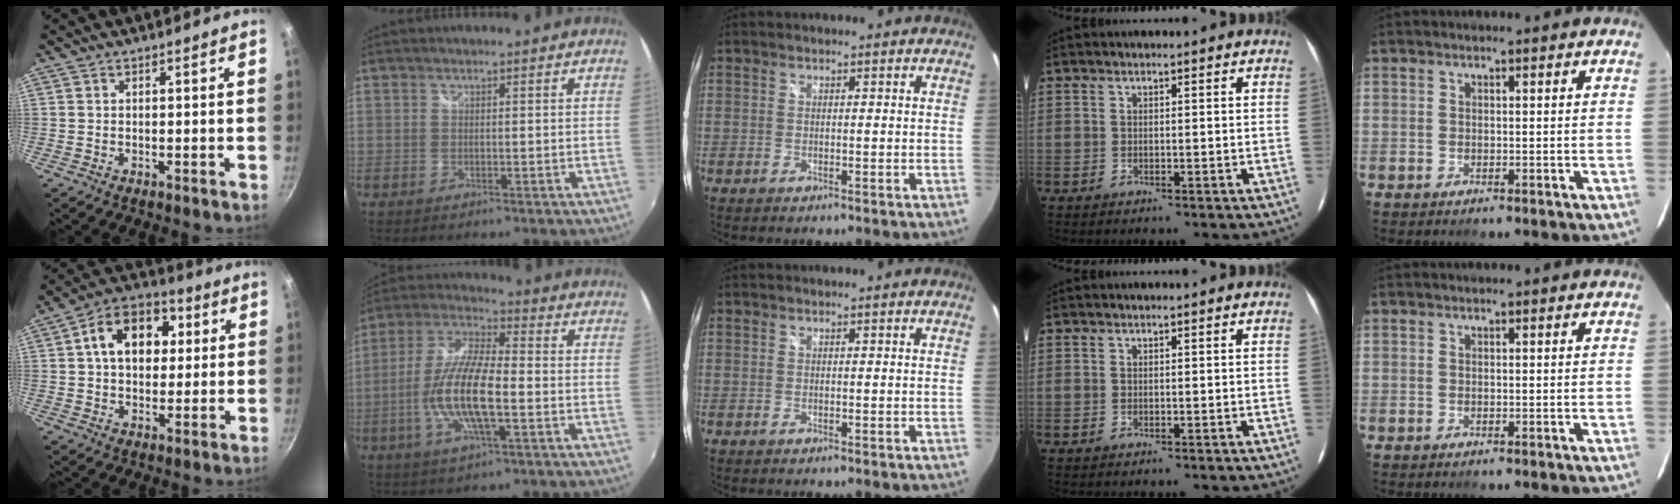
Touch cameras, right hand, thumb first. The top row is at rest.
{"thumb": {"total": 13.8, "force": [3.0, 9.6, 9.4], "torque": [-0.108, 0.016, 0.032]}, "index": {"total": 13.6, "force": [-3.3, 3.4, 12.7], "torque": [-0.260, -0.003, -0.064]}}